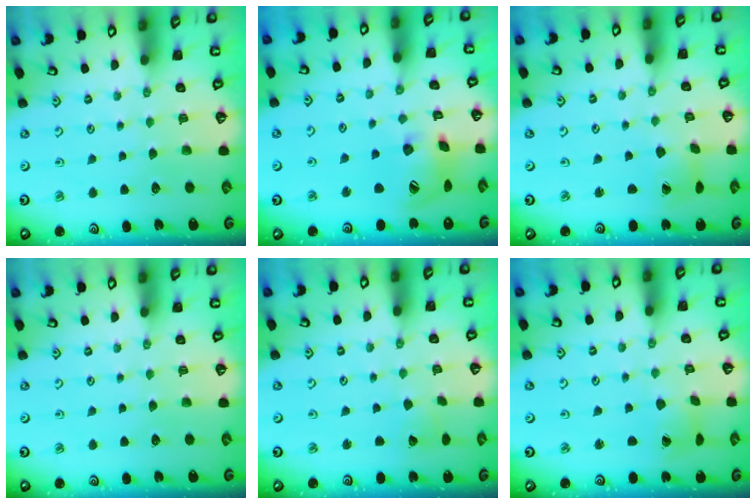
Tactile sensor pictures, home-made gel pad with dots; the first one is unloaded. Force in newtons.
{"total": 16.3, "press": 16.1, "slide": 2.1}
{"total": 2.0, "press": 2.0, "slide": 0.4}
{"total": 0.0}
{"total": 2.6, "press": 2.6, "slide": 0.3}
{"total": 2.0, "press": 2.0, "slide": 0.3}